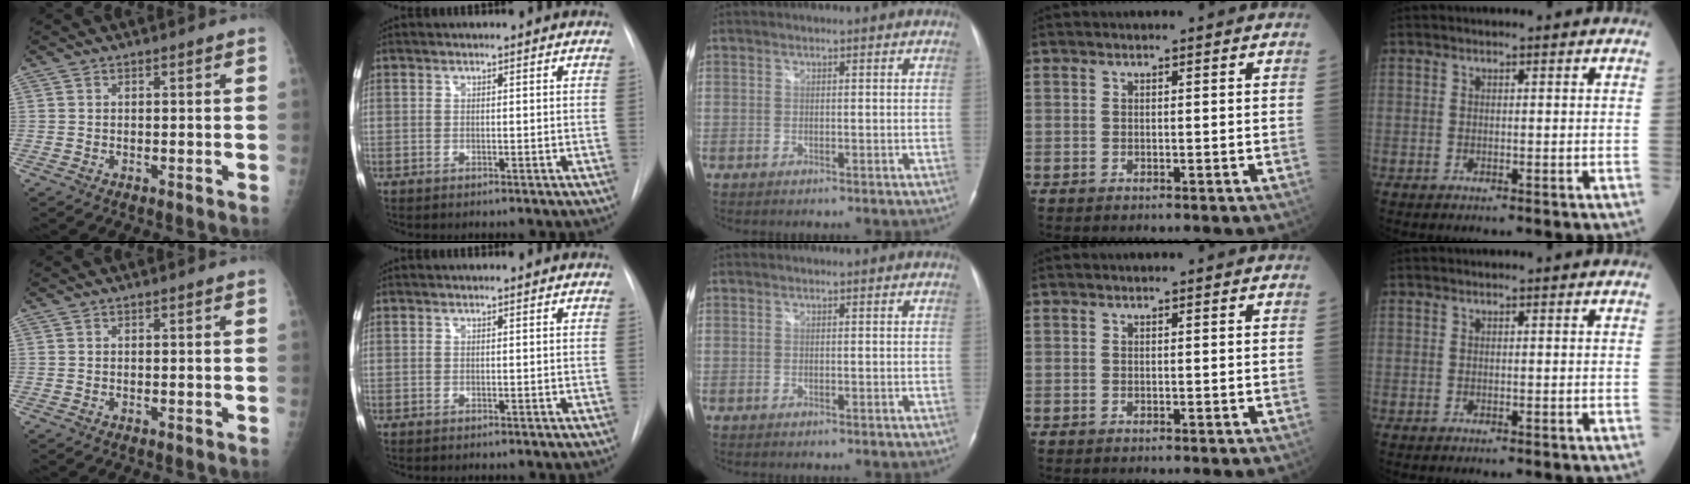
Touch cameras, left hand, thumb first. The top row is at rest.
{}